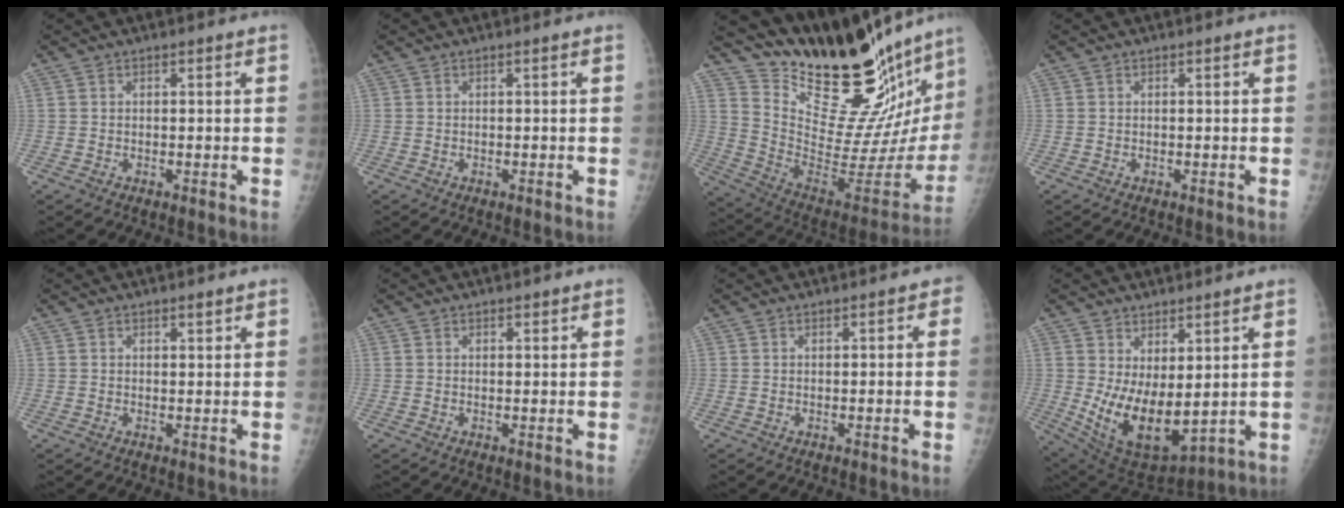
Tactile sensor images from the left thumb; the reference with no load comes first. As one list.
[{"total": 0.0}, {"total": 31.8, "force": [27.6, 6.6, 14.2], "torque": [-0.196, -0.202, 0.399]}, {"total": 0.0}, {"total": 1.3, "force": [1.1, 0.4, 0.7], "torque": [0.001, -0.007, 0.015]}, {"total": 1.0, "force": [0.8, 0.4, 0.4], "torque": [0.006, -0.004, 0.009]}, {"total": 1.0, "force": [0.4, 0.8, 0.5], "torque": [0.009, 0.003, -0.001]}, {"total": 12.2, "force": [1.9, 5.6, 10.7], "torque": [-0.178, -0.038, 0.060]}]